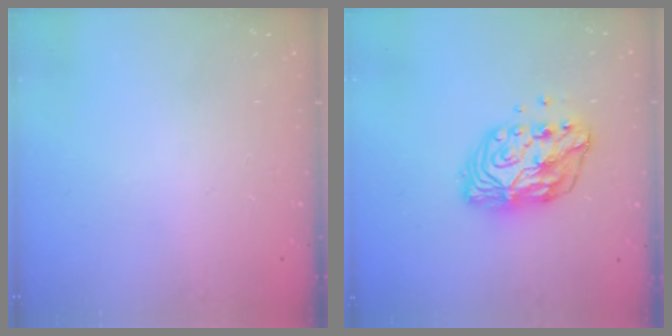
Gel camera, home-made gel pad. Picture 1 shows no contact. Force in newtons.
{"total": 13.2, "press": 13.2, "slide": 0.9}